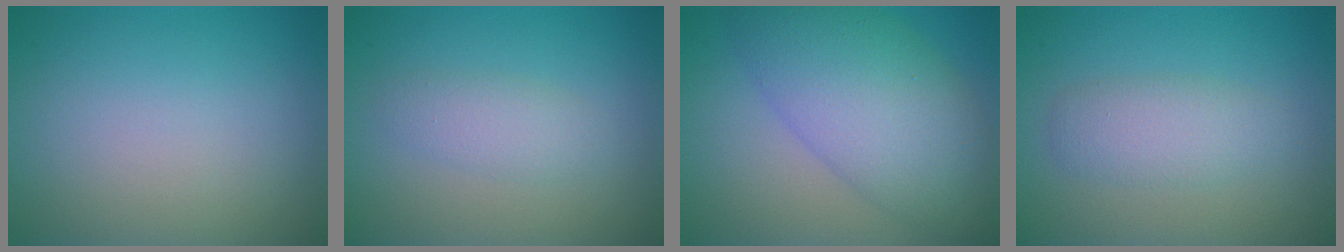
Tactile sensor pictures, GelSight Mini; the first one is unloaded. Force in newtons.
{"total": 2.1, "press": 2.1, "slide": 0.1}
{"total": 8.8, "press": 8.8, "slide": 0.2}
{"total": 2.8, "press": 2.8, "slide": 0.1}